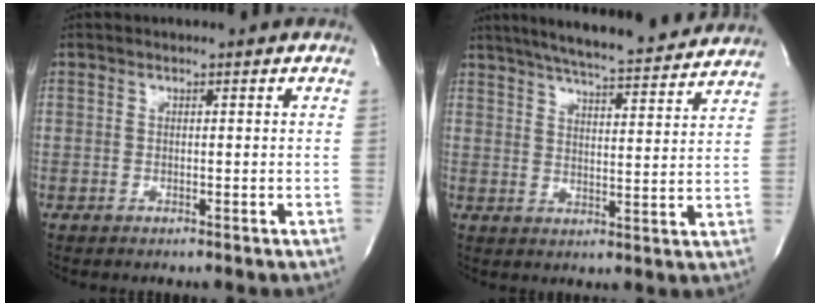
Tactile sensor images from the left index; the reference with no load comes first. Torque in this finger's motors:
{"motor_torque": [0.01, 0.08, 0.45, 0.10]}